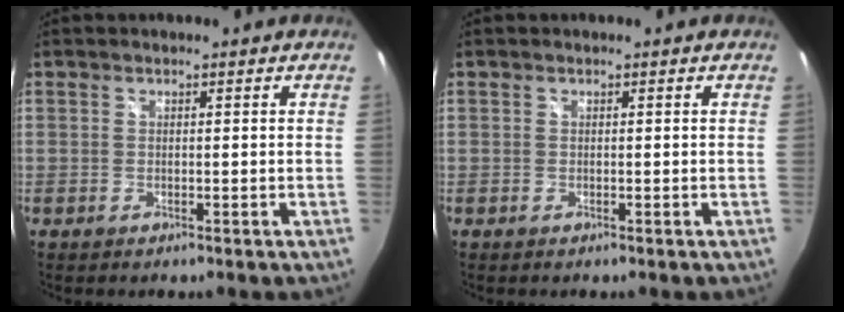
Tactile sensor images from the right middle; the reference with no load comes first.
{"total": 0.0}